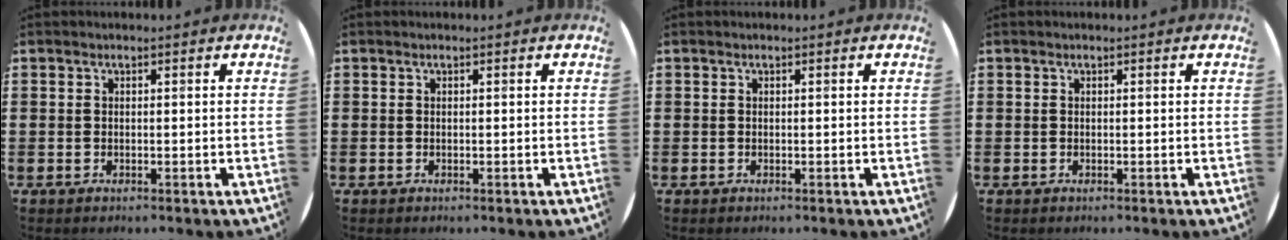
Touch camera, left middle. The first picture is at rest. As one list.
[{"total": 0.0}, {"total": 0.0}, {"total": 0.0}]